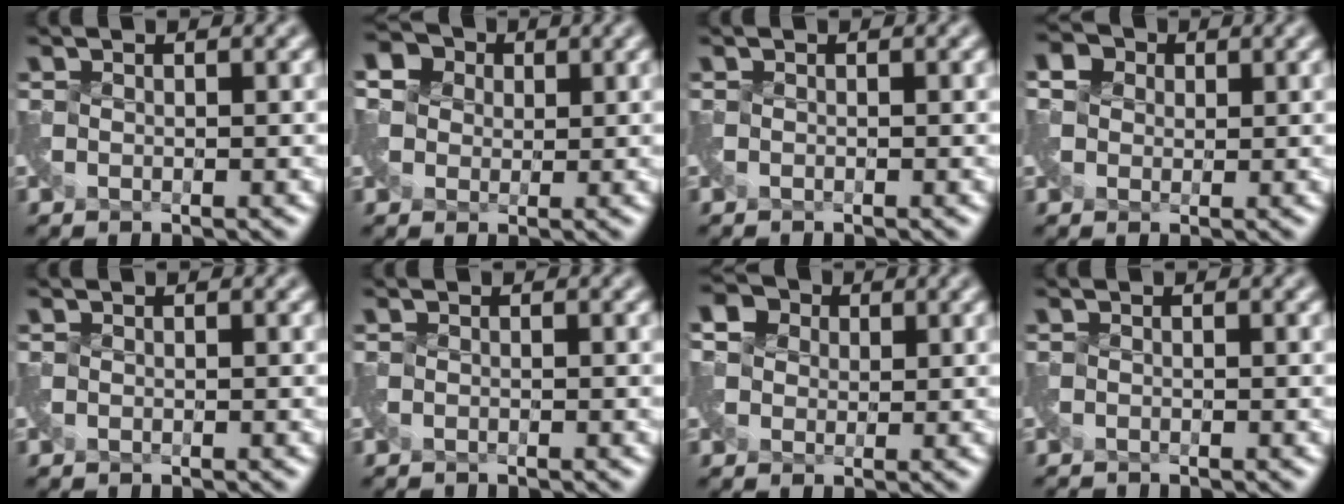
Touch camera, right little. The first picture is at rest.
{"total": 4.6, "force": [1.2, 4.0, 1.9], "torque": [-0.038, 0.031, -0.001]}
{"total": 0.6, "force": [-0.5, -0.2, -0.2], "torque": [0.003, -0.010, -0.014]}
{"total": 3.6, "force": [1.0, 3.1, 1.4], "torque": [-0.029, 0.025, -0.001]}
{"total": 0.0}
{"total": 0.9, "force": [-0.9, -0.2, -0.2], "torque": [0.002, -0.014, -0.021]}
{"total": 5.1, "force": [1.6, 4.2, 2.3], "torque": [-0.040, 0.030, -0.003]}
{"total": 1.3, "force": [-1.2, -0.3, -0.1], "torque": [-0.003, -0.017, -0.029]}